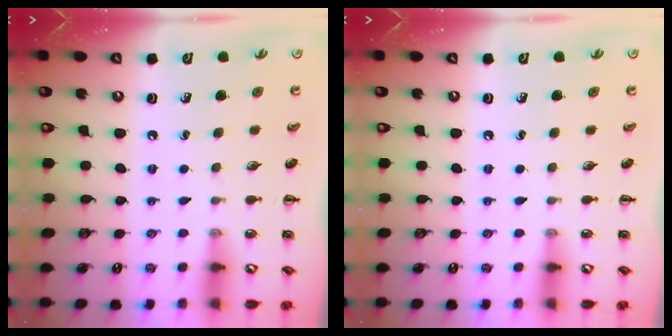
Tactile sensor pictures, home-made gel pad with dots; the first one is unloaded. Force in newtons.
{"total": 0.0}